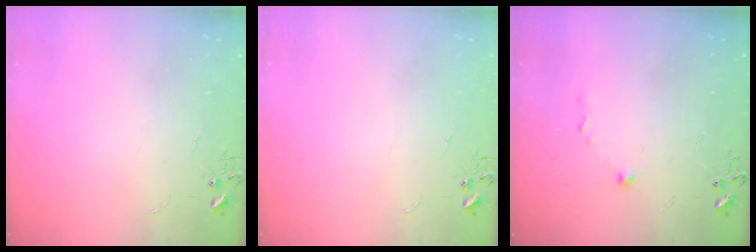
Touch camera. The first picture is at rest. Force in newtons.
{"total": 0.0}
{"total": 5.6, "press": 5.2, "slide": 1.9}